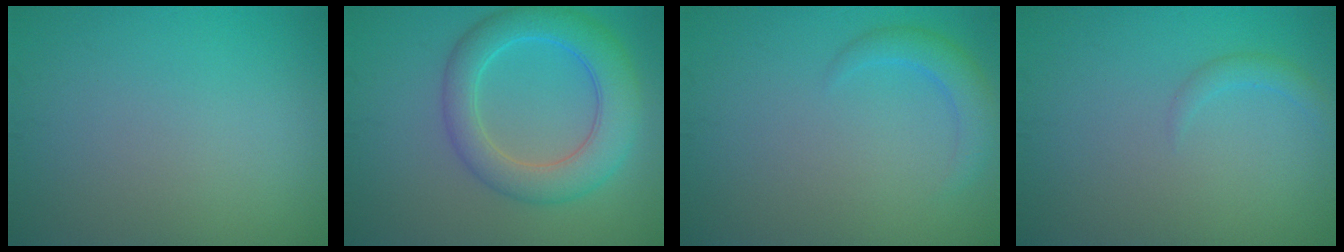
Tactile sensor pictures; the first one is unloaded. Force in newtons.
{"total": 6.2, "press": 6.2, "slide": 0.2}
{"total": 2.4, "press": 2.4, "slide": 0.2}
{"total": 1.1, "press": 1.1, "slide": 0.1}